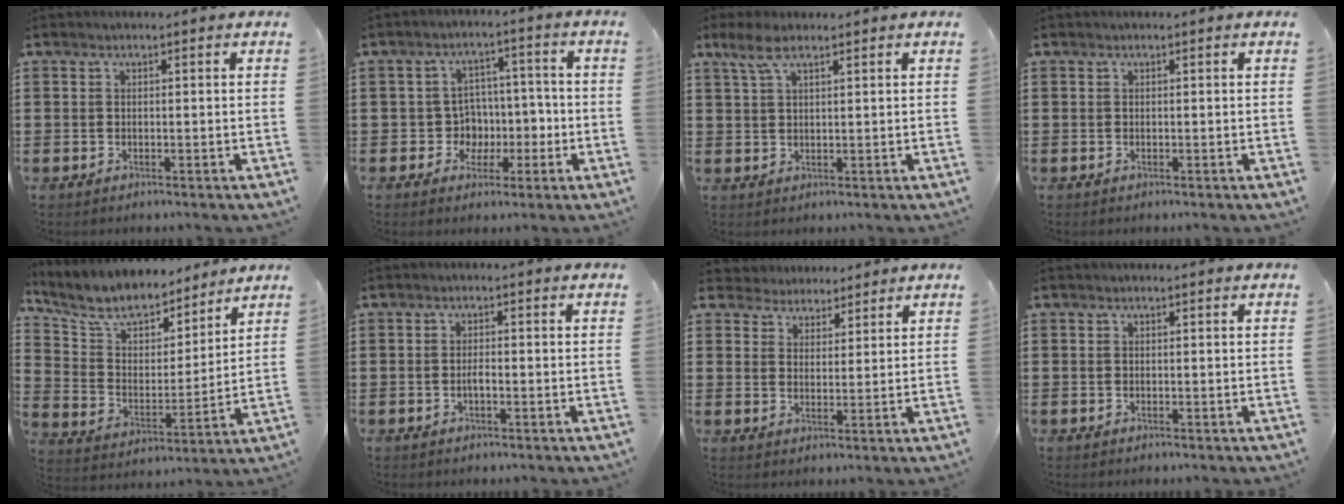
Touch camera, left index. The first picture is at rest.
{"total": 5.2, "force": [-1.1, 4.9, 1.3], "torque": [-0.035, 0.003, -0.021]}
{"total": 4.1, "force": [2.5, 1.4, 3.0], "torque": [-0.064, 0.005, 0.046]}
{"total": 0.0}
{"total": 9.0, "force": [8.1, 3.1, 2.2], "torque": [-0.090, -0.051, 0.145]}
{"total": 1.5, "force": [-0.4, 0.3, 1.3], "torque": [-0.026, 0.001, -0.007]}
{"total": 3.8, "force": [3.4, 1.7, -0.2], "torque": [-0.015, -0.002, 0.064]}
{"total": 0.0}